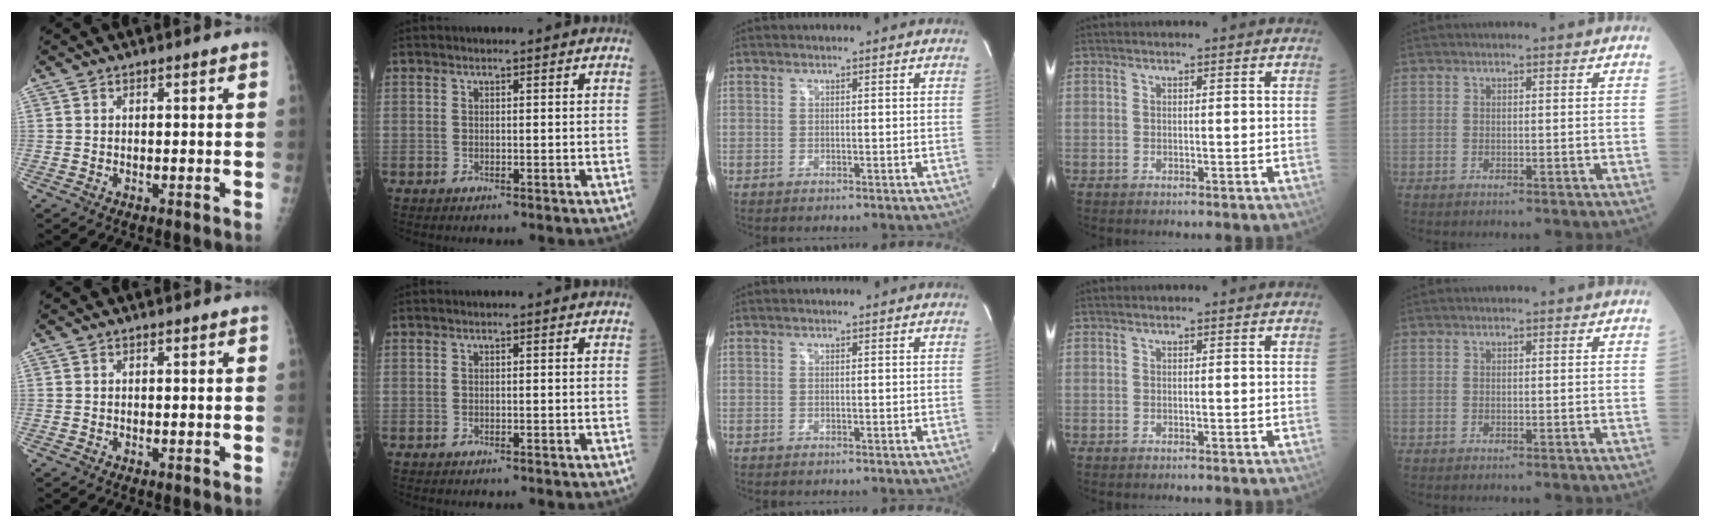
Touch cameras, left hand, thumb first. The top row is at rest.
{}